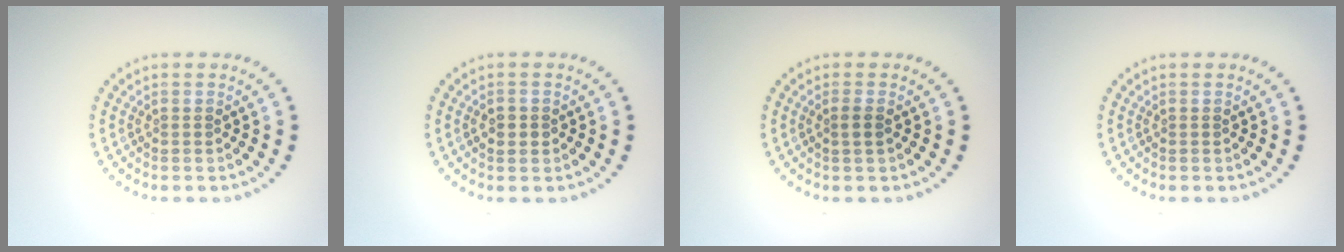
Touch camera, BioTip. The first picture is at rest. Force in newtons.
{"total": 1.0, "press": 0.9, "slide": 0.2}
{"total": 1.1, "press": 1.0, "slide": 0.5}
{"total": 0.0}